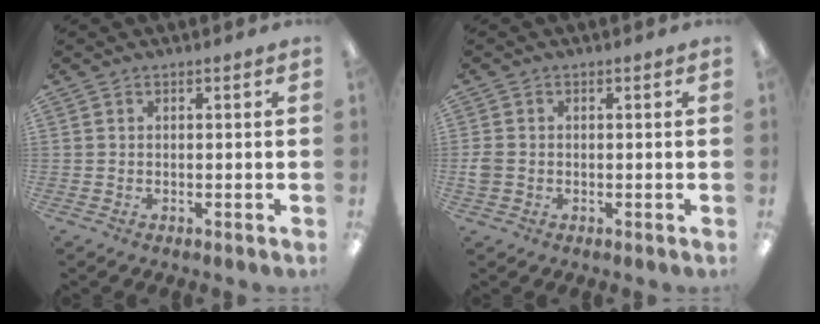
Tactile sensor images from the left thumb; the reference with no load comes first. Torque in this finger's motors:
{"motor_torque": [-0.37, 0.15, 0.12, -0.19, 0.00]}